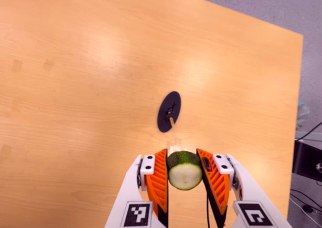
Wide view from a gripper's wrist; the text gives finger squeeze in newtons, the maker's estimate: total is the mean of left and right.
{"total": 10.5, "left": 9.5, "right": 11.5}